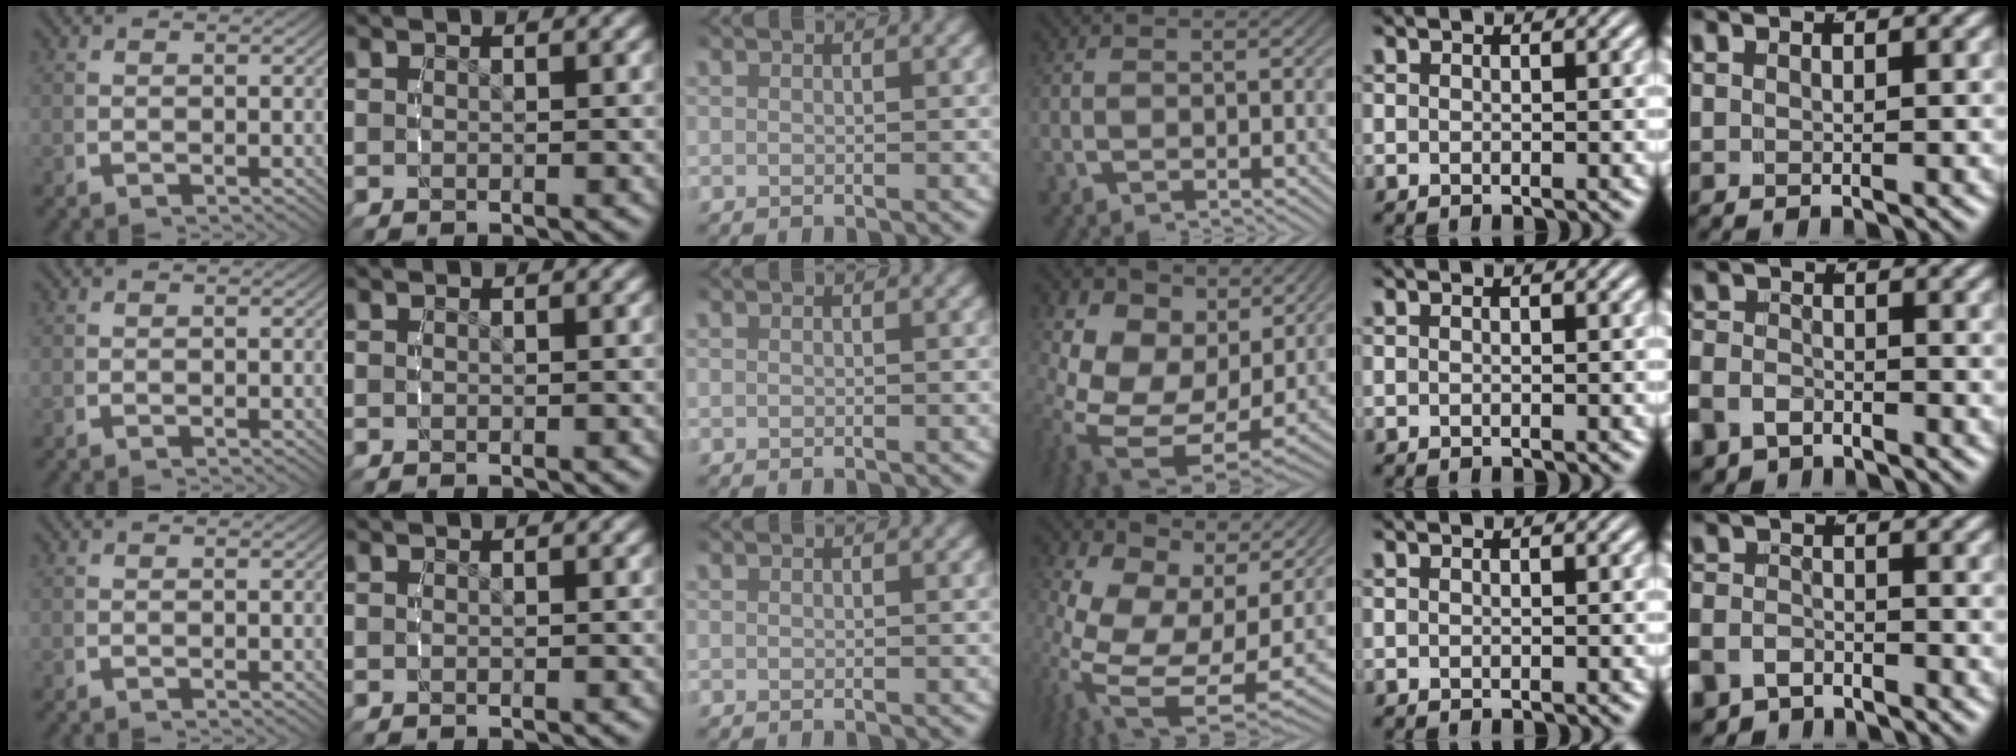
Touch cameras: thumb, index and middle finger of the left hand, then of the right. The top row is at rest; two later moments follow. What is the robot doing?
{"motion": "grasp_and_lifting", "object": "backpack"}